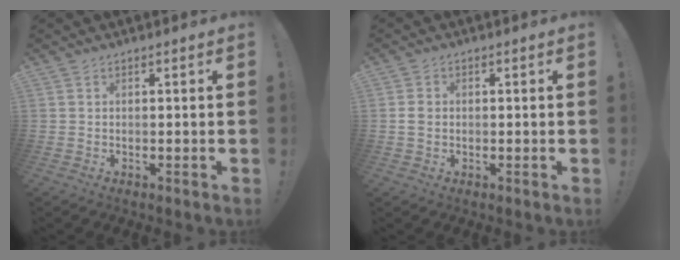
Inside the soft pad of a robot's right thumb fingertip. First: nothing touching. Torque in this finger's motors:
{"motor_torque": [-0.07, 0.04, -0.07, 0.00, 0.01]}